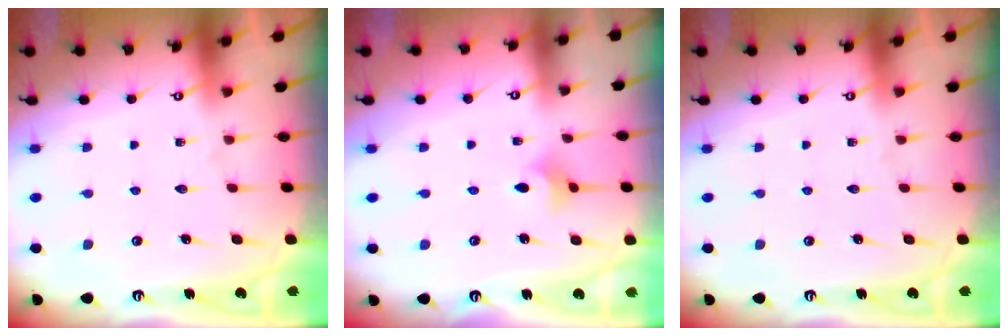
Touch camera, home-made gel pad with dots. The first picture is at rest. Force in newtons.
{"total": 3.9, "press": 3.8, "slide": 0.7}
{"total": 0.0}